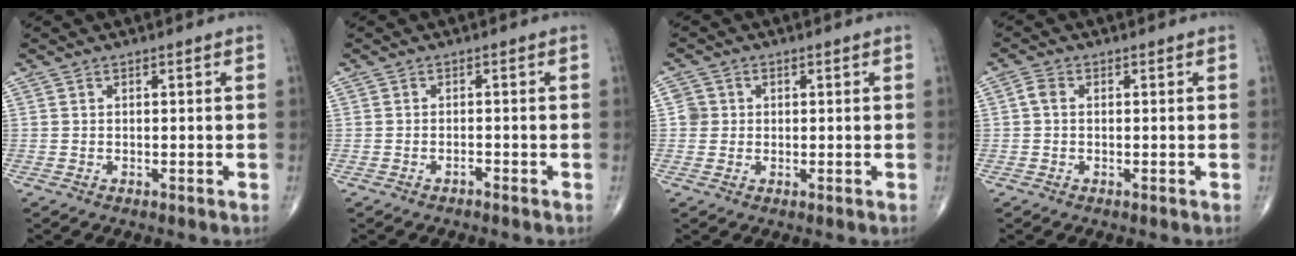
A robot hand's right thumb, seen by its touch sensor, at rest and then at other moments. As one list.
[{"total": 0.7, "force": [-0.6, 0.2, 0.2], "torque": [-0.004, 0.003, -0.012]}, {"total": 2.6, "force": [0.2, 2.5, 0.5], "torque": [0.009, 0.005, 0.002]}, {"total": 1.8, "force": [0.0, 1.2, 1.3], "torque": [-0.023, 0.004, -0.003]}]